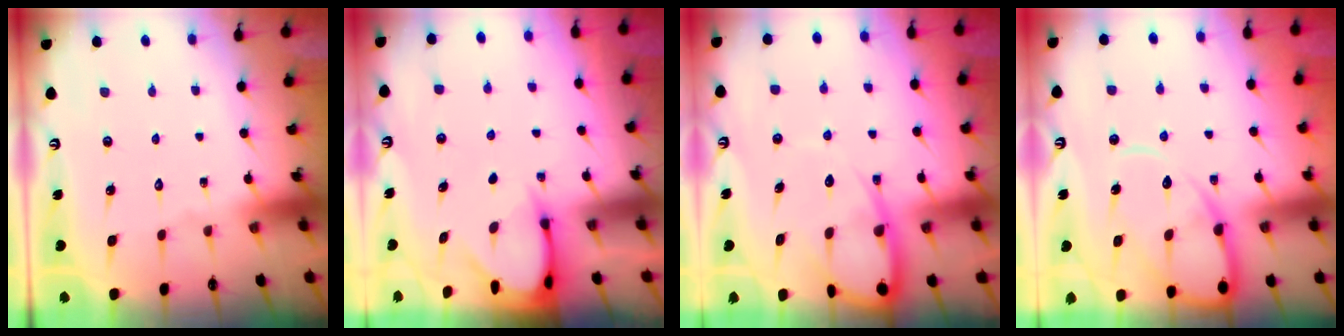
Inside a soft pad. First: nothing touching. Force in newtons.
{"total": 3.6, "press": 3.5, "slide": 0.3}
{"total": 8.1, "press": 8.1, "slide": 0.9}
{"total": 12.3, "press": 12.3, "slide": 1.3}